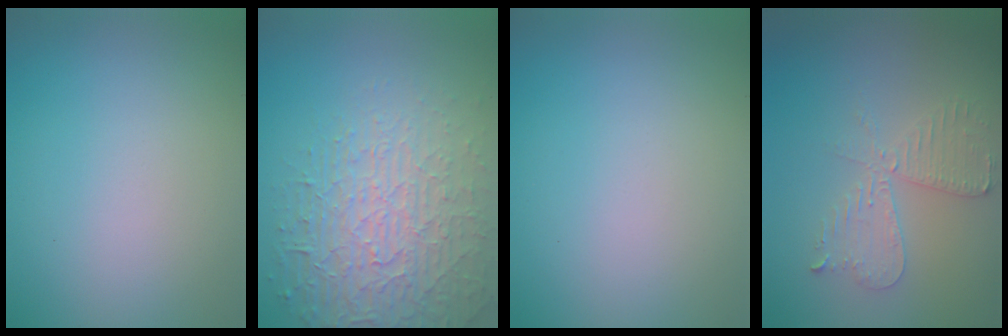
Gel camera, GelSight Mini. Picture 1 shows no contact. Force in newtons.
{"total": 7.2, "press": 5.2, "slide": 4.9}
{"total": 0.0}
{"total": 2.6, "press": 2.5, "slide": 0.5}